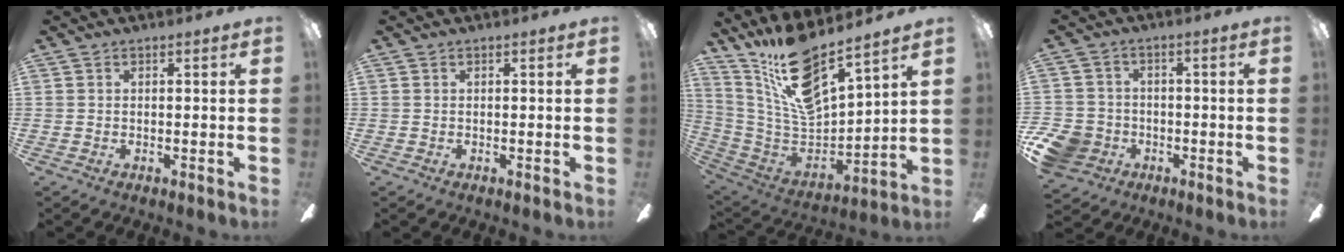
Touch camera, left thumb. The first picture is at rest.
{"total": 0.0}
{"total": 16.1, "force": [12.4, 5.4, 8.8], "torque": [-0.172, -0.091, 0.223]}
{"total": 8.7, "force": [-3.7, 7.1, 3.4], "torque": [-0.098, 0.031, -0.068]}